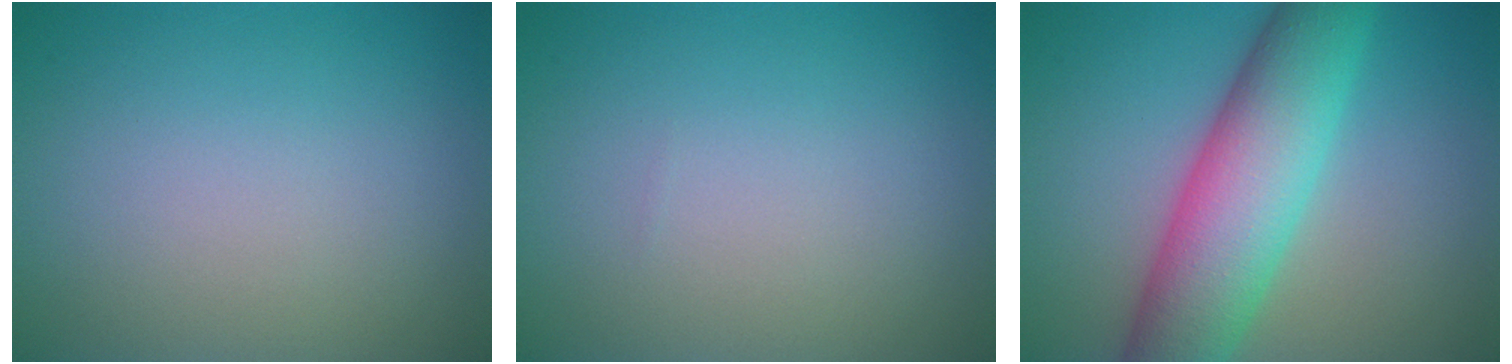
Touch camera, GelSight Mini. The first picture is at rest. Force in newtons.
{"total": 0.0}
{"total": 9.5, "press": 9.5, "slide": 0.2}